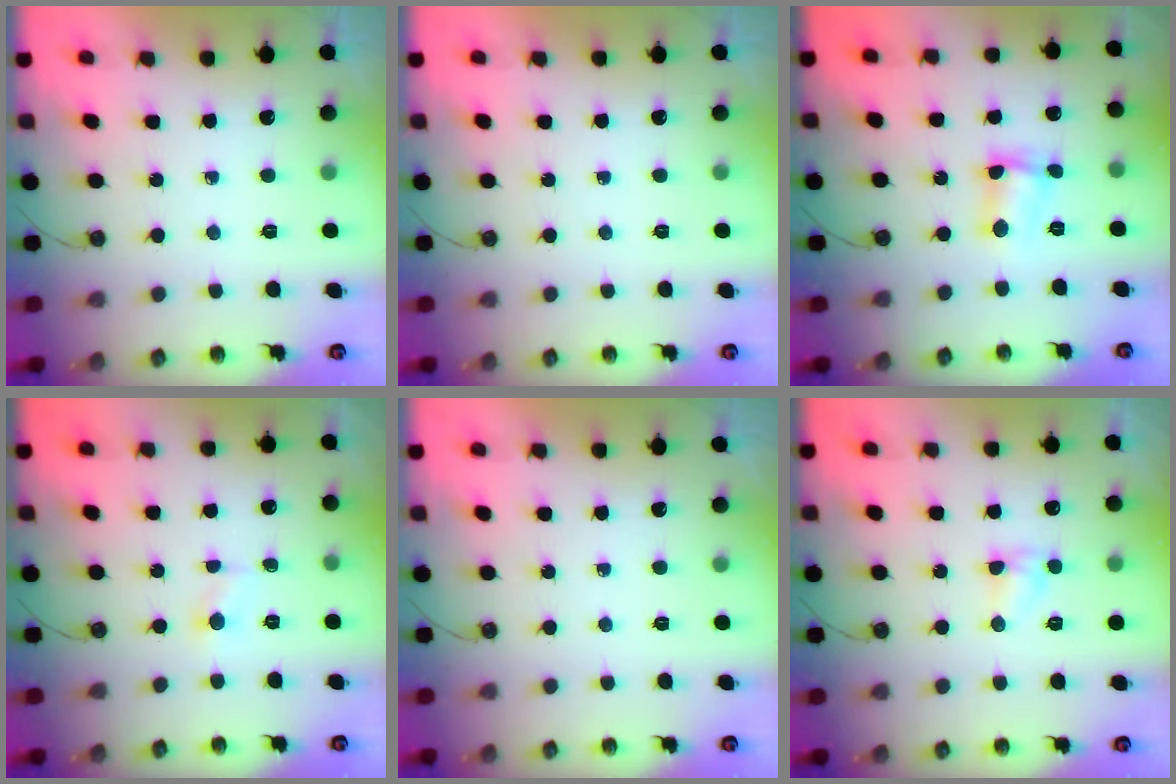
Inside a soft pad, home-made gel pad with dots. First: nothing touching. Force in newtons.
{"total": 0.0}
{"total": 4.1, "press": 3.9, "slide": 1.1}
{"total": 1.8, "press": 1.8, "slide": 0.2}
{"total": 0.0}
{"total": 3.3, "press": 3.3, "slide": 0.4}